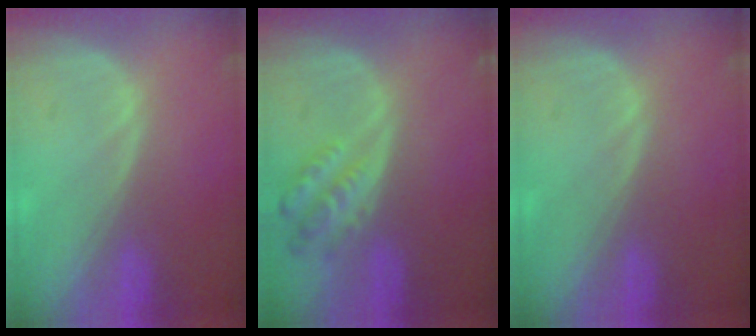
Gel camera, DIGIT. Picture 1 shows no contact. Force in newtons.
{"total": 5.1, "press": 4.8, "slide": 1.7}
{"total": 0.0}